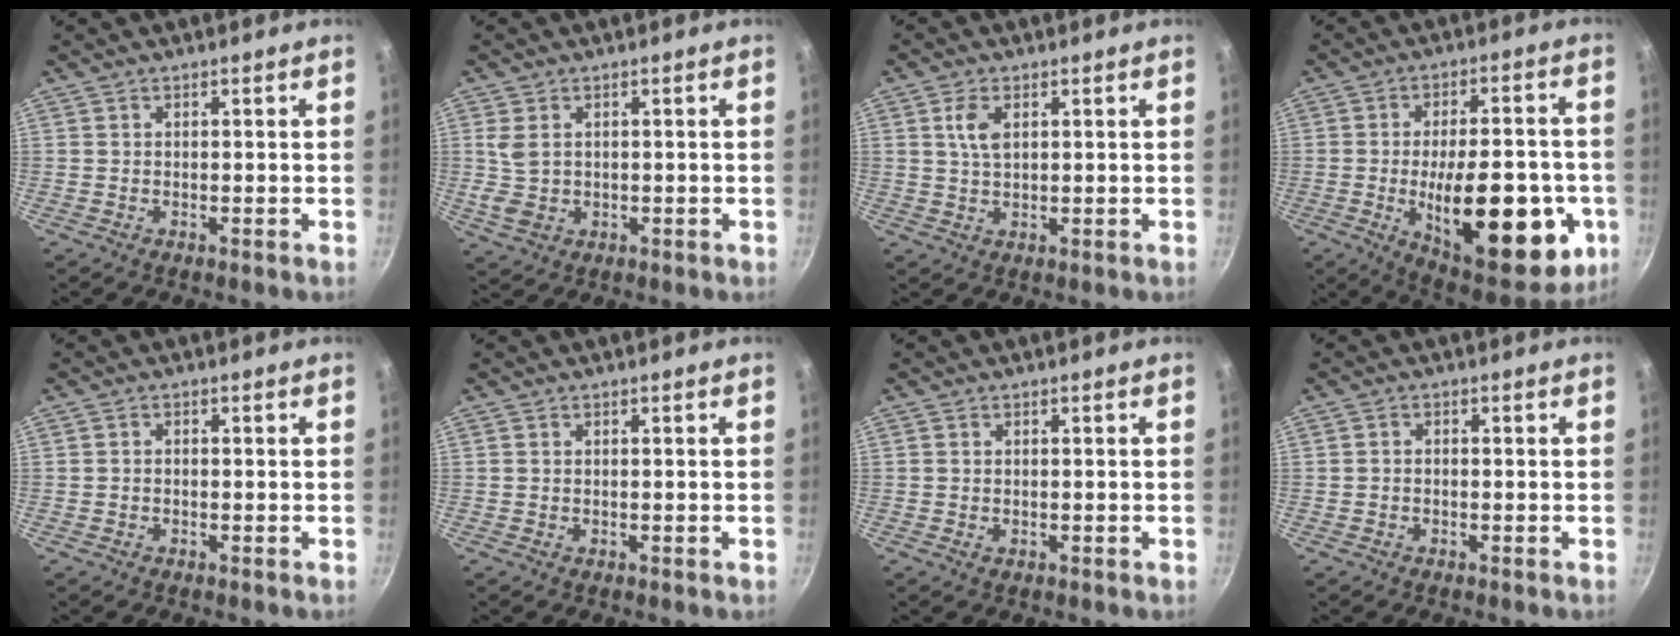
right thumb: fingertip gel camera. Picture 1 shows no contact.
{"total": 4.9, "force": [0.9, 3.6, 3.2], "torque": [-0.062, -0.001, 0.024]}
{"total": 4.3, "force": [1.3, 2.4, 3.3], "torque": [-0.060, -0.002, 0.028]}
{"total": 25.9, "force": [-6.1, 11.3, 22.5], "torque": [-0.279, 0.007, -0.071]}
{"total": 0.8, "force": [-0.3, 0.6, 0.5], "torque": [-0.012, 0.005, -0.006]}
{"total": 0.0}
{"total": 0.6, "force": [-0.1, 0.5, 0.4], "torque": [-0.004, 0.001, -0.002]}
{"total": 1.1, "force": [-0.4, 0.8, 0.6], "torque": [-0.015, 0.006, -0.008]}